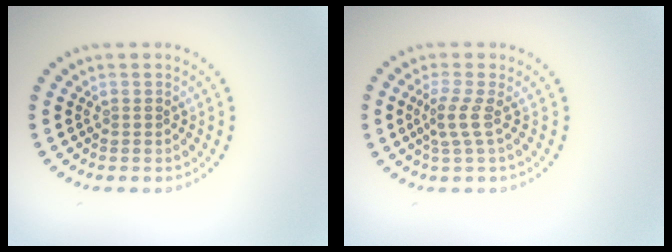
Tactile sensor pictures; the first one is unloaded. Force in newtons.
{"total": 2.0, "press": 1.4, "slide": 1.5}